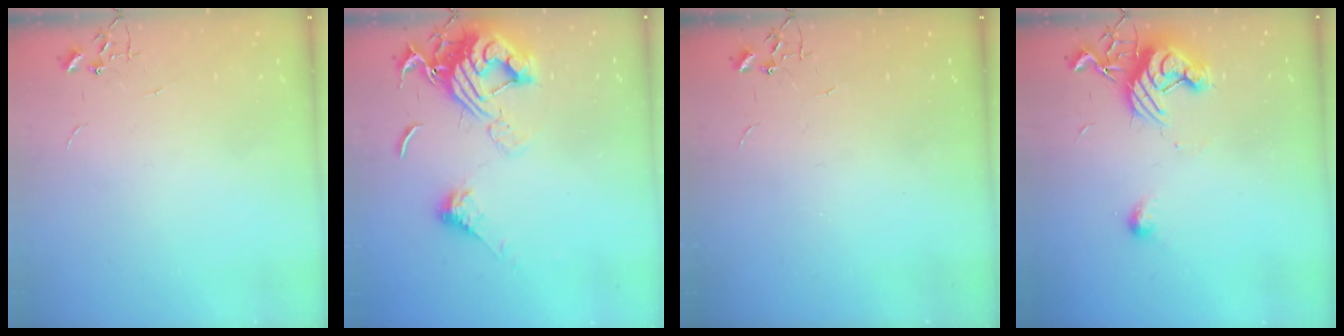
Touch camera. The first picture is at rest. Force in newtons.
{"total": 15.4, "press": 15.3, "slide": 1.8}
{"total": 0.0}
{"total": 11.2, "press": 11.1, "slide": 1.4}